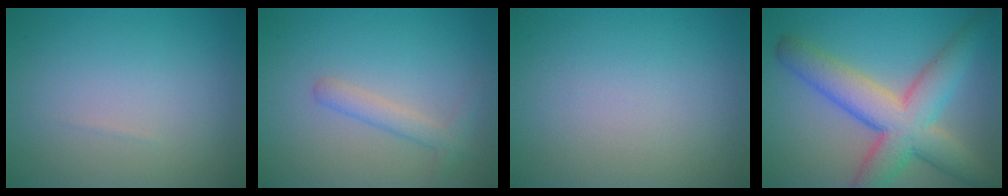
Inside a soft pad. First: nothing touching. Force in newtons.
{"total": 2.0, "press": 2.0, "slide": 0.0}
{"total": 0.0}
{"total": 8.9, "press": 8.9, "slide": 0.5}